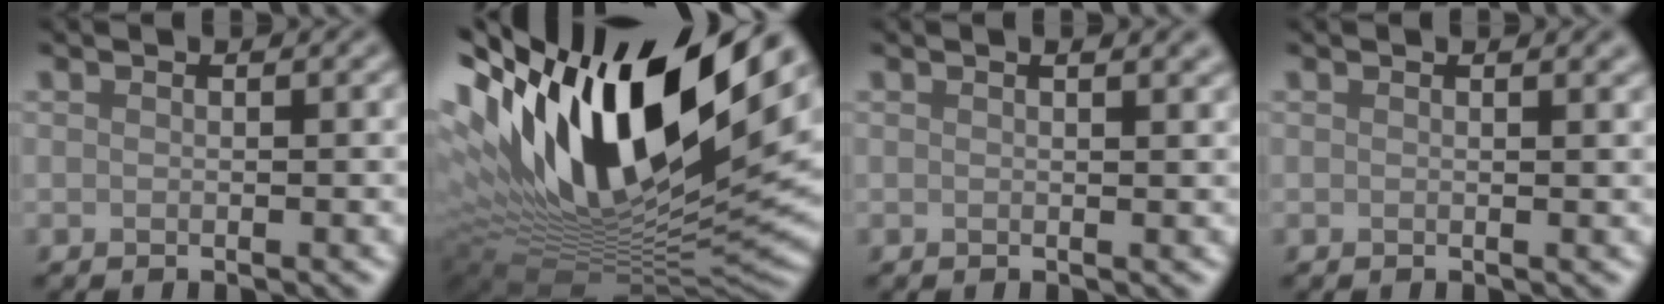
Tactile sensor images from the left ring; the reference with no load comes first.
{"total": 18.8, "force": [6.6, 8.2, 15.6], "torque": [-0.295, 0.017, 0.113]}
{"total": 2.7, "force": [1.6, 1.1, 1.9], "torque": [-0.008, 0.014, 0.005]}
{"total": 1.6, "force": [1.1, 0.6, 1.0], "torque": [-0.006, 0.002, 0.007]}